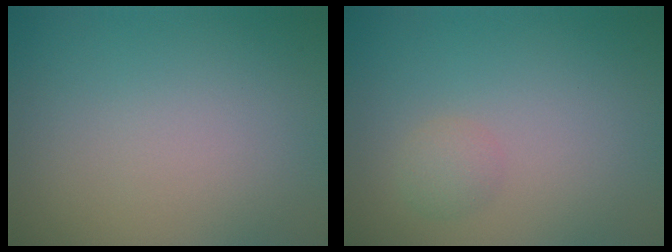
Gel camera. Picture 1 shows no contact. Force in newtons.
{"total": 1.3, "press": 1.3, "slide": 0.1}